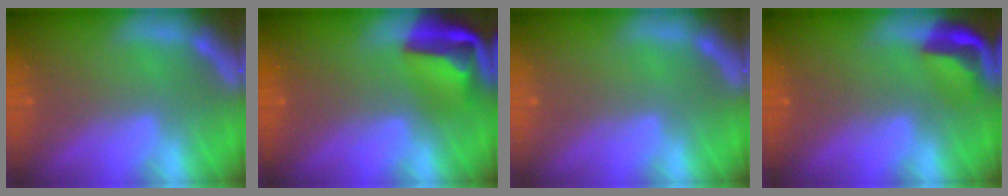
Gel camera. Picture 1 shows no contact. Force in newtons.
{"total": 6.9}
{"total": 0.0}
{"total": 3.9}